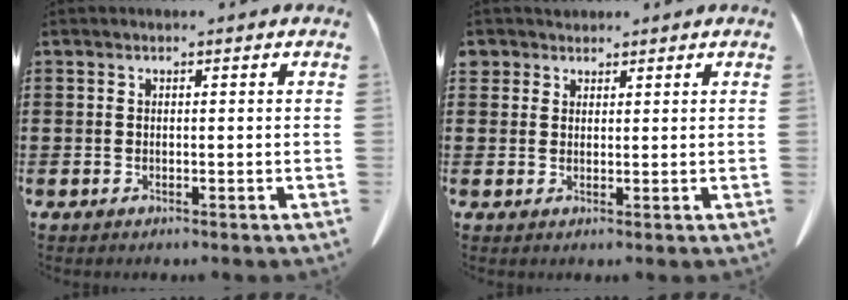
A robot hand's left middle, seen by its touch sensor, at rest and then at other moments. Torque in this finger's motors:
{"motor_torque": [0.00, 0.00, 0.00, 0.00]}